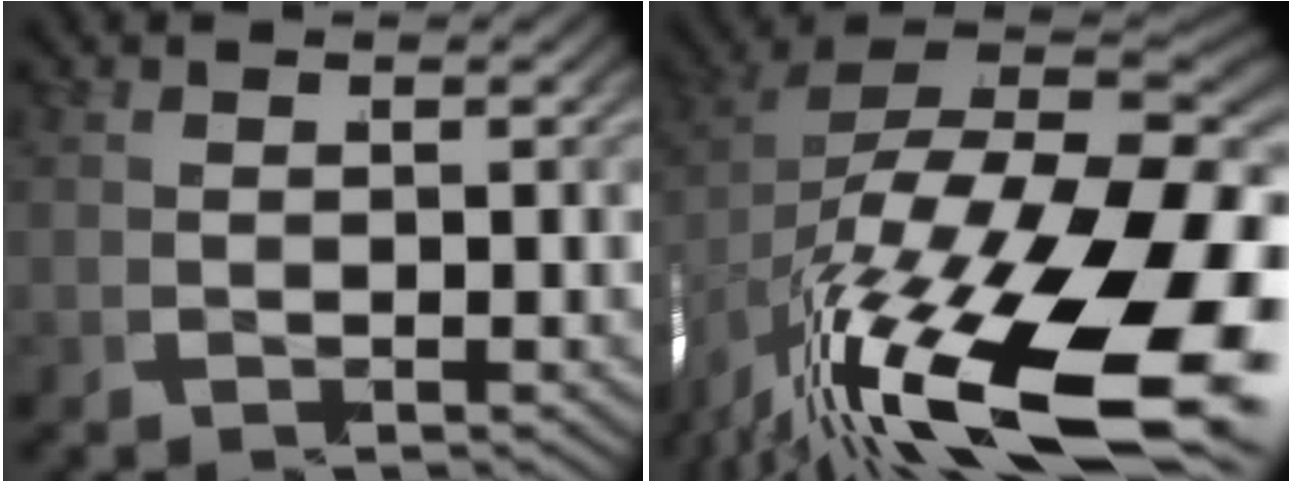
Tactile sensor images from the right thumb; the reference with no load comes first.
{"total": 19.6, "force": [-6.8, 11.1, 14.6], "torque": [-0.255, -0.076, -0.085]}